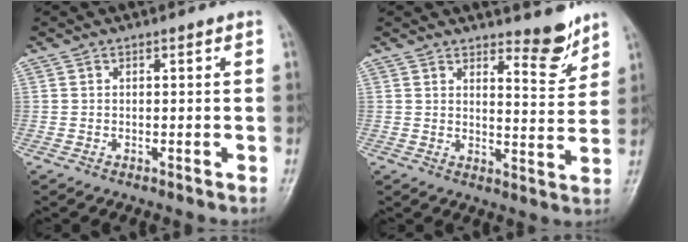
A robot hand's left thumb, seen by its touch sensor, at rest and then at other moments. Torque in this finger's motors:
{"motor_torque": [-0.09, -0.03, 0.08, -0.04, 0.01]}